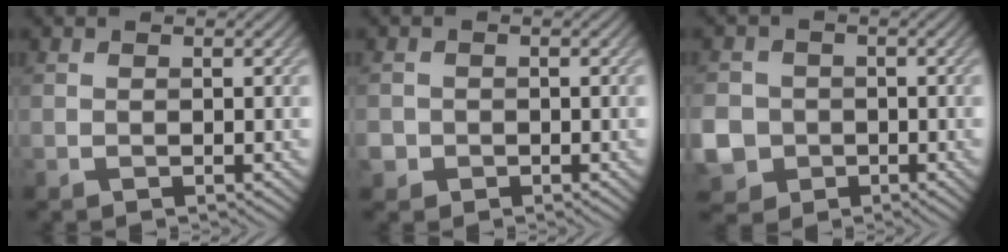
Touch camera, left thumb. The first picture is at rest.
{"total": 1.9, "force": [-0.8, 1.8, 0.4], "torque": [-0.006, -0.008, -0.017]}
{"total": 7.0, "force": [-1.9, 6.3, 2.2], "torque": [-0.083, -0.022, -0.059]}